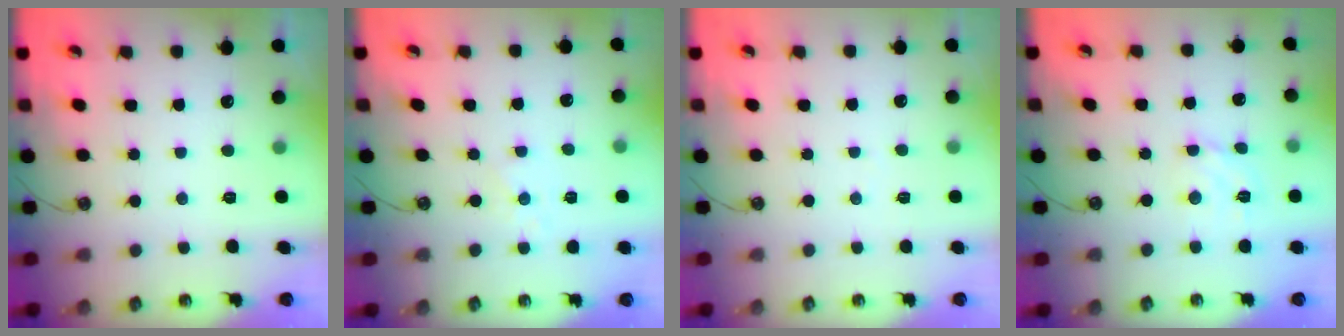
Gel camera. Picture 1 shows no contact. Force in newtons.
{"total": 3.5, "press": 3.5, "slide": 0.4}
{"total": 2.6, "press": 2.6, "slide": 0.4}
{"total": 4.2, "press": 4.2, "slide": 0.3}